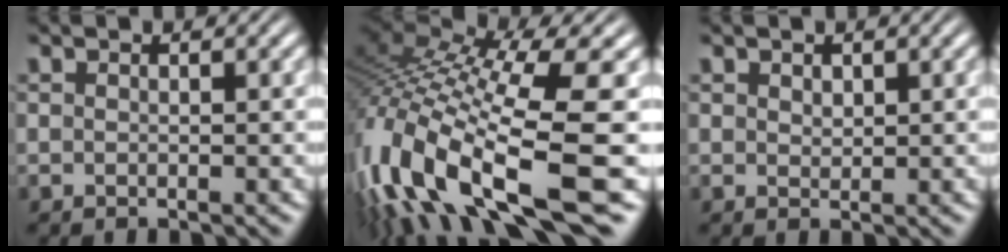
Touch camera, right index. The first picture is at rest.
{"total": 12.3, "force": [-1.8, 6.7, 10.1], "torque": [-0.223, -0.024, -0.016]}
{"total": 1.2, "force": [0.8, 0.8, 0.4], "torque": [-0.009, -0.002, 0.020]}